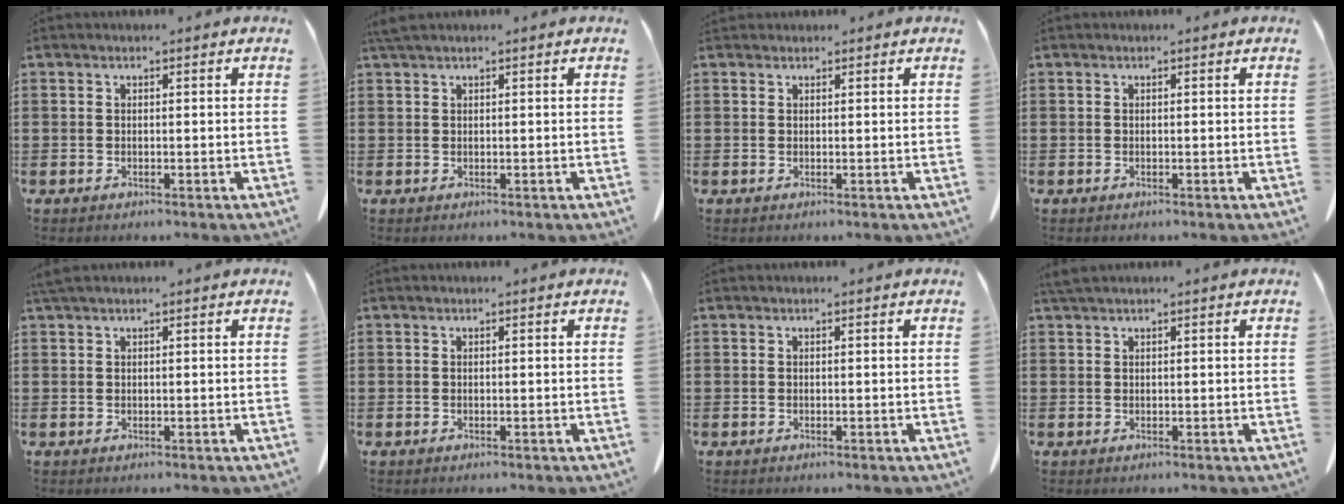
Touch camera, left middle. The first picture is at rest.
{"total": 1.3, "force": [1.0, 0.0, 0.8], "torque": [-0.018, -0.001, 0.020]}
{"total": 0.6, "force": [0.6, 0.3, 0.0], "torque": [-0.002, 0.001, 0.012]}
{"total": 0.0}
{"total": 0.9, "force": [0.7, 0.1, 0.6], "torque": [-0.015, 0.000, 0.013]}
{"total": 0.0}
{"total": 0.0}
{"total": 1.2, "force": [1.1, 0.0, 0.6], "torque": [-0.016, -0.001, 0.021]}